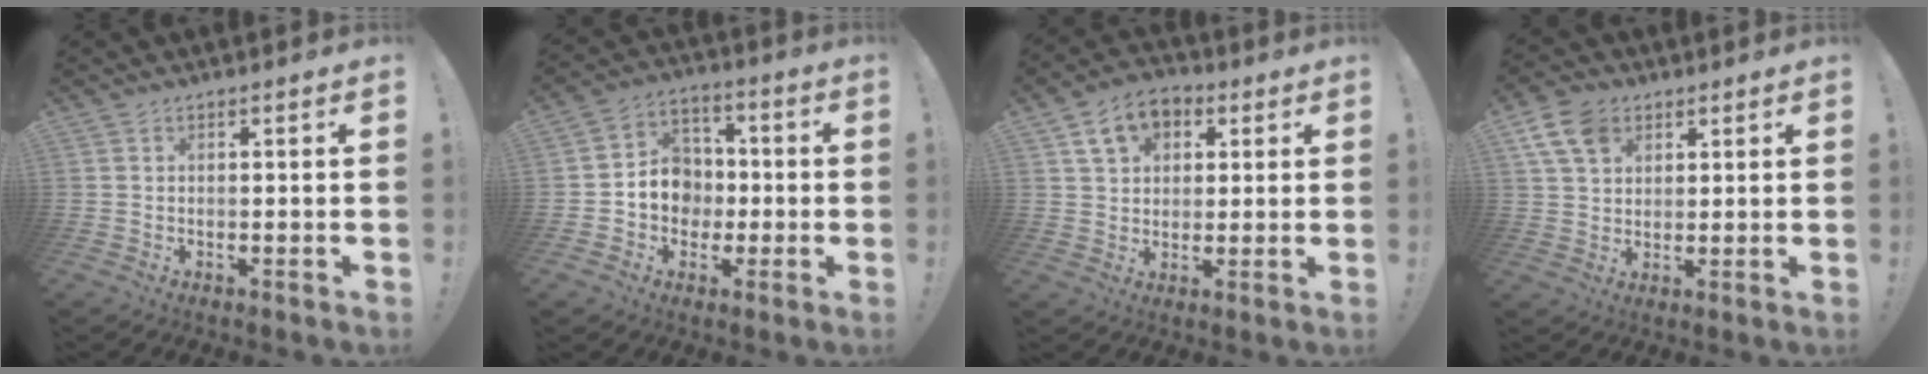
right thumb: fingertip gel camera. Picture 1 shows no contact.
{"total": 10.1, "force": [-1.9, 9.2, 3.8], "torque": [-0.052, 0.013, -0.030]}
{"total": 10.1, "force": [4.6, 7.5, 4.9], "torque": [-0.073, -0.007, 0.088]}
{"total": 9.7, "force": [4.8, 6.7, 5.0], "torque": [-0.090, -0.008, 0.094]}